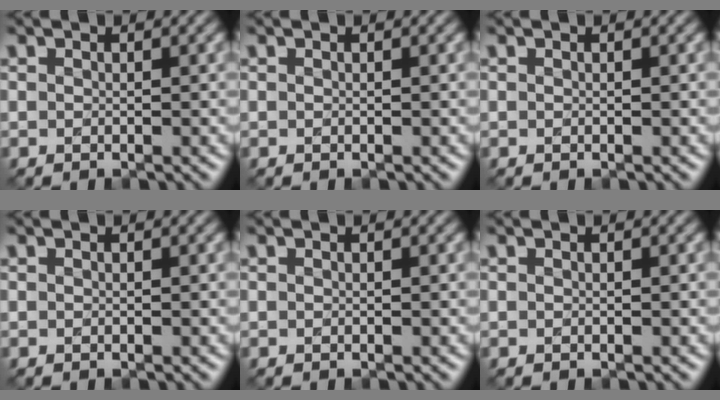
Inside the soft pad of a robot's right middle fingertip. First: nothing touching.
{"total": 0.0}
{"total": 0.0}
{"total": 0.0}
{"total": 0.0}
{"total": 0.0}